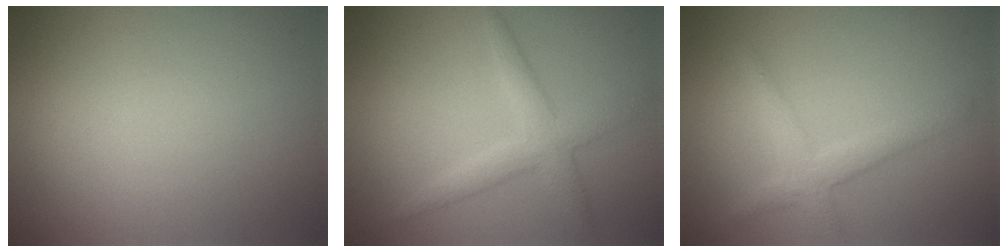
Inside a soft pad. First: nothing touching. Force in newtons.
{"total": 3.1, "press": 3.1, "slide": 0.2}
{"total": 2.6, "press": 2.6, "slide": 0.1}